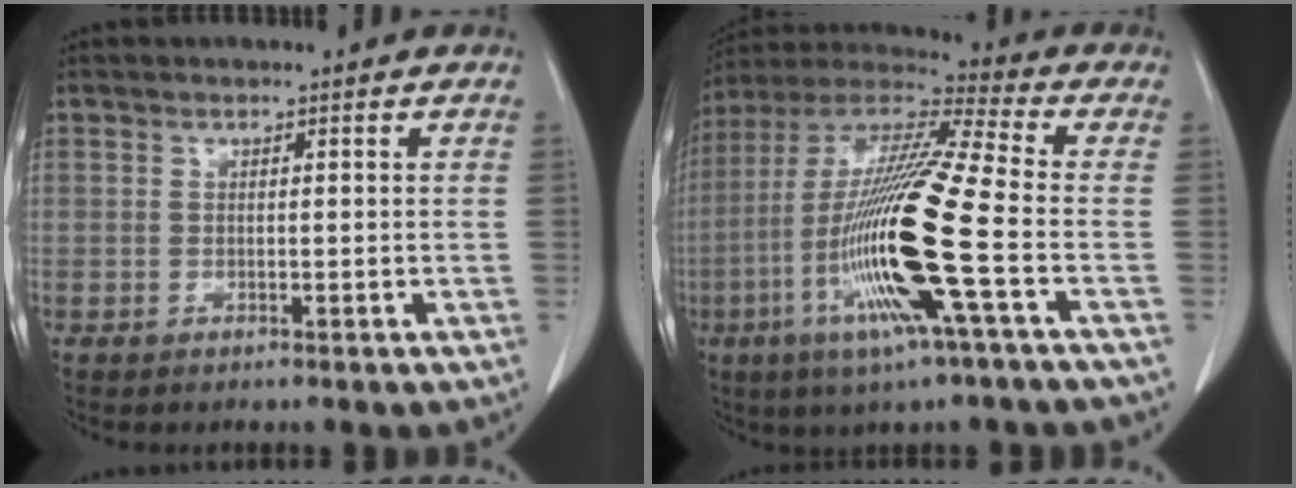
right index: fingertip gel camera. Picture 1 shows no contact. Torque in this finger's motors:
{"motor_torque": [2.14, 0.00, 1.05, 0.21]}